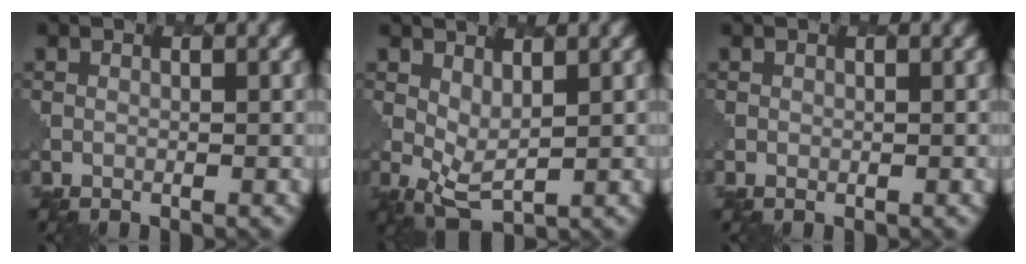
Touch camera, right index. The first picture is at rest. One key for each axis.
{"total": 2.7, "fx": 1.1, "fy": 1.2, "fz": 2.1, "tx": -0.049, "ty": -0.008, "tz": 0.025}
{"total": 0.6, "fx": 0.1, "fy": 0.5, "fz": 0.3, "tx": -0.008, "ty": -0.002, "tz": 0.004}